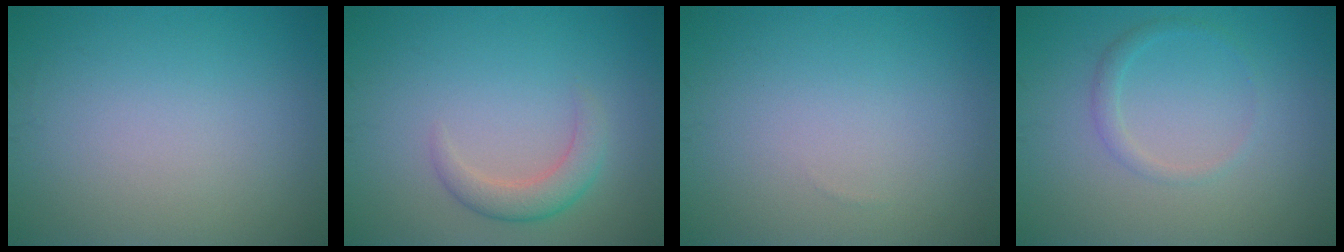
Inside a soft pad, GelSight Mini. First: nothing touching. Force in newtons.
{"total": 2.6, "press": 2.6, "slide": 0.1}
{"total": 0.0}
{"total": 1.3, "press": 1.3, "slide": 0.0}